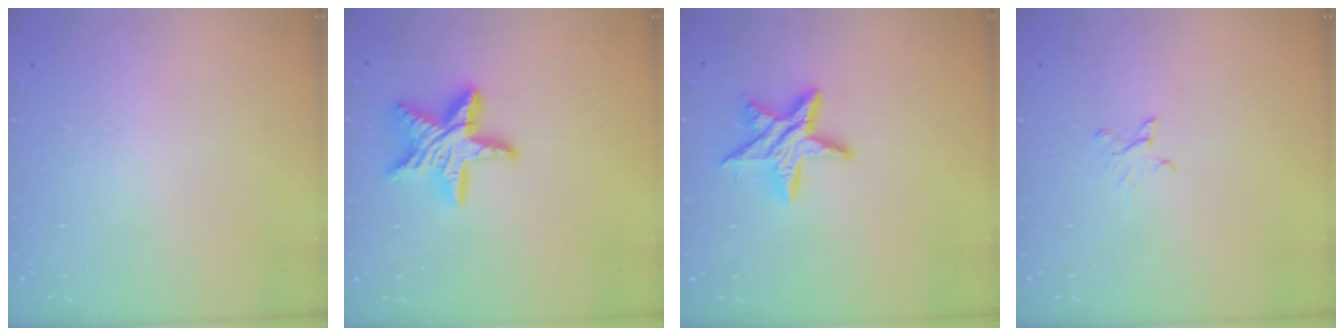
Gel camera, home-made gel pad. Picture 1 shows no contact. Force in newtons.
{"total": 14.8, "press": 14.8, "slide": 1.3}
{"total": 11.6, "press": 11.5, "slide": 0.7}
{"total": 2.6, "press": 2.6, "slide": 0.3}